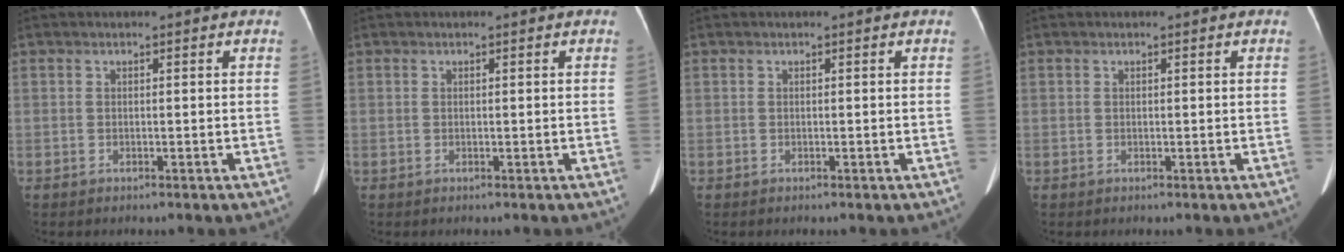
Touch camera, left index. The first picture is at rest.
{"total": 0.0}
{"total": 0.0}
{"total": 0.0}